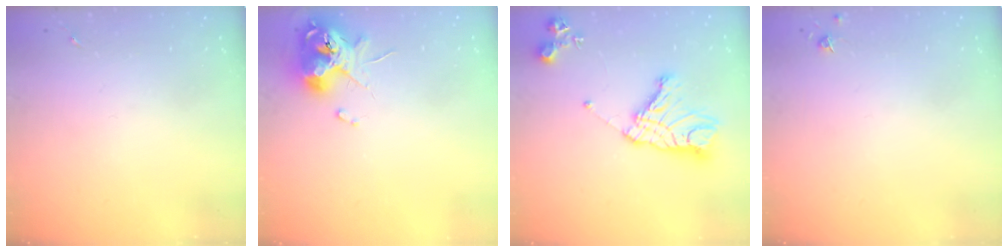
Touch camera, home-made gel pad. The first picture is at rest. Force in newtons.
{"total": 11.4, "press": 11.3, "slide": 1.8}
{"total": 16.0, "press": 15.9, "slide": 1.4}
{"total": 3.3, "press": 3.3, "slide": 0.5}